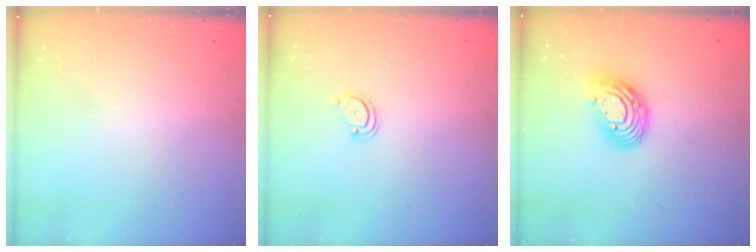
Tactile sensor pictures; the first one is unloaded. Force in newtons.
{"total": 2.3, "press": 2.3, "slide": 0.2}
{"total": 12.2, "press": 12.1, "slide": 1.1}